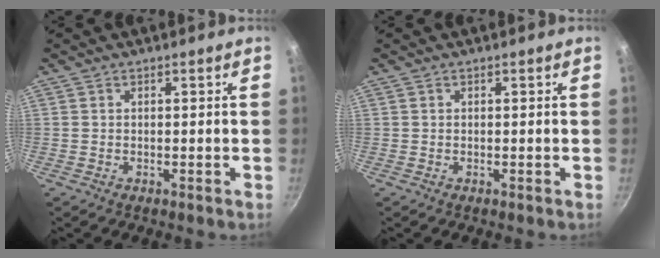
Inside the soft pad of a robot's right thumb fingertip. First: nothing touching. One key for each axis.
{"total": 0.0}